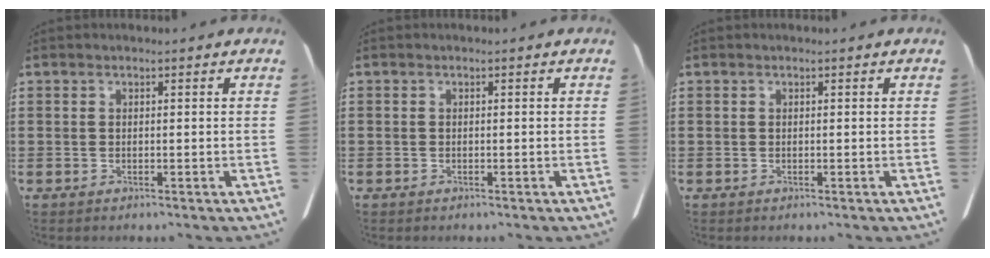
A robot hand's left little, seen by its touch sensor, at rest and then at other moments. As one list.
[{"total": 0.0}, {"total": 0.0}]